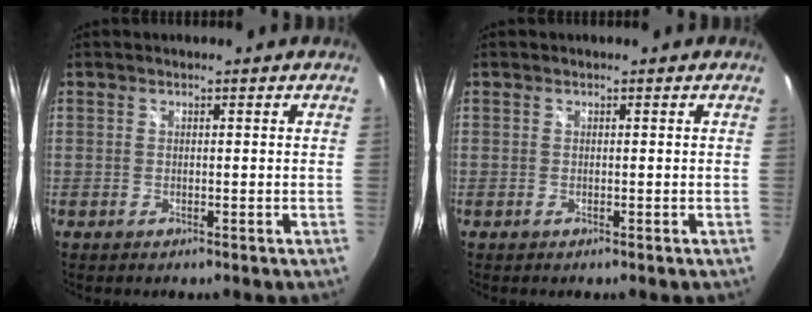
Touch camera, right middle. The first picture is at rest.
{"total": 0.0}